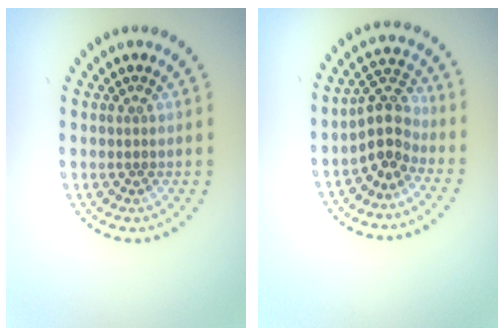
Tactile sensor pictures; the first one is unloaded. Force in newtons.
{"total": 3.2, "press": 2.7, "slide": 1.6}